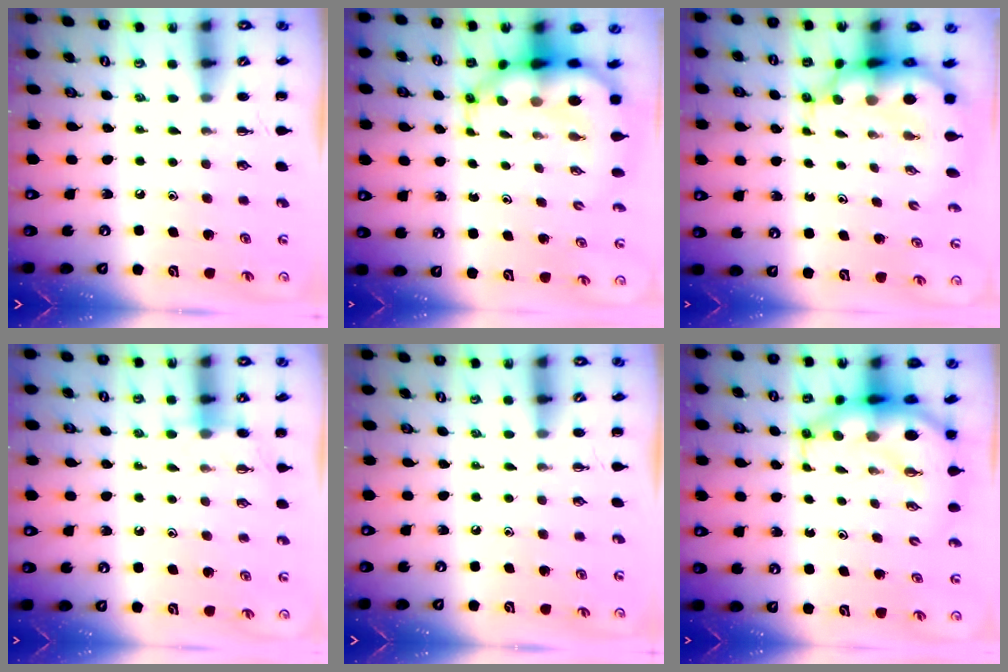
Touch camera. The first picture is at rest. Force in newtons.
{"total": 9.4, "press": 9.0, "slide": 2.6}
{"total": 9.0, "press": 8.8, "slide": 2.2}
{"total": 4.9, "press": 4.8, "slide": 1.0}
{"total": 0.0}
{"total": 8.7, "press": 8.4, "slide": 2.0}